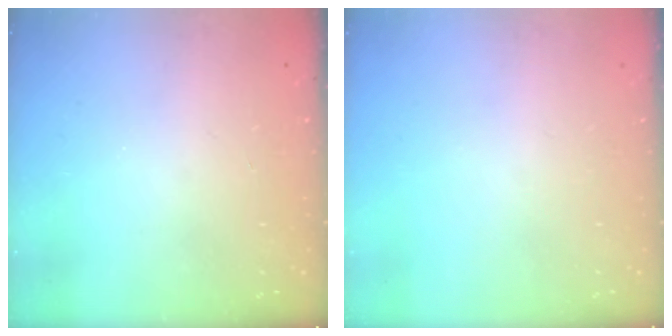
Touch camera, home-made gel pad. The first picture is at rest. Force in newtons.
{"total": 0.0}